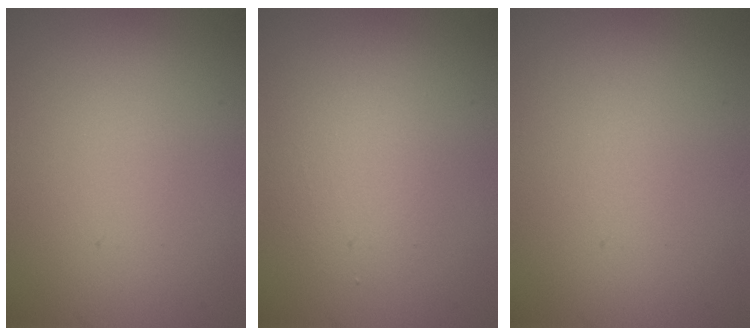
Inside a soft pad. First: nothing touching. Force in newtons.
{"total": 2.4, "press": 2.4, "slide": 0.0}
{"total": 0.0}